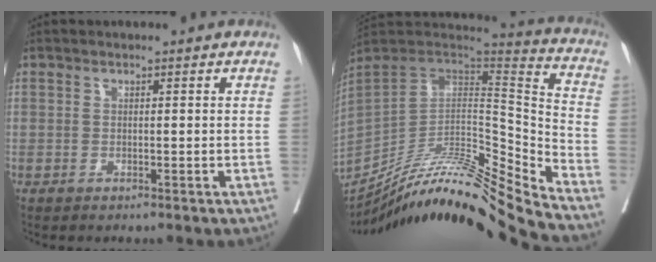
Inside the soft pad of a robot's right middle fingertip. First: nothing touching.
{"total": 25.7, "force": [-22.4, -0.8, 12.7], "torque": [-0.200, -0.013, -0.371]}